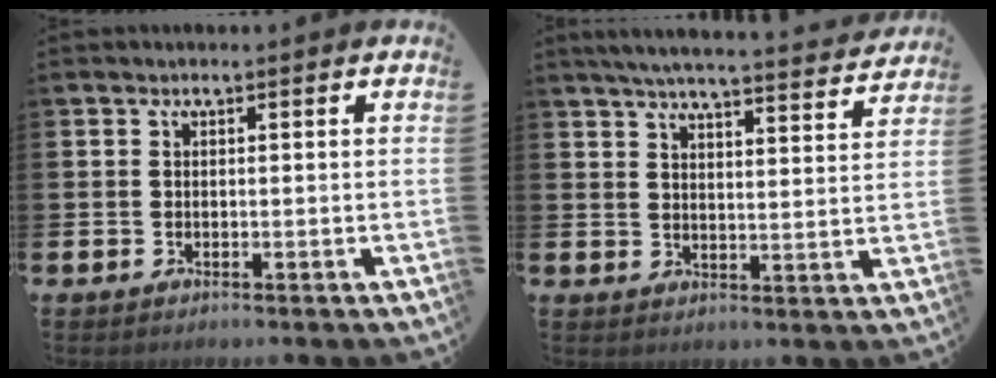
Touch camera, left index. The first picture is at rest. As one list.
[{"total": 5.7, "force": [5.4, 0.1, 1.6], "torque": [-0.043, -0.039, 0.094]}]